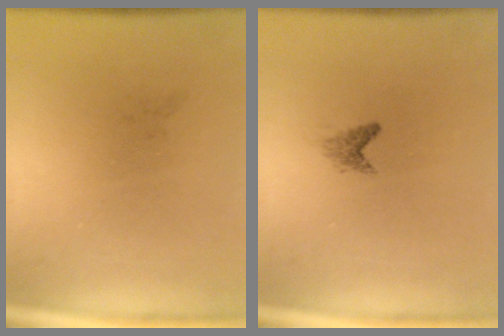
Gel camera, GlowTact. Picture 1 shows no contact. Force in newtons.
{"total": 1.0}